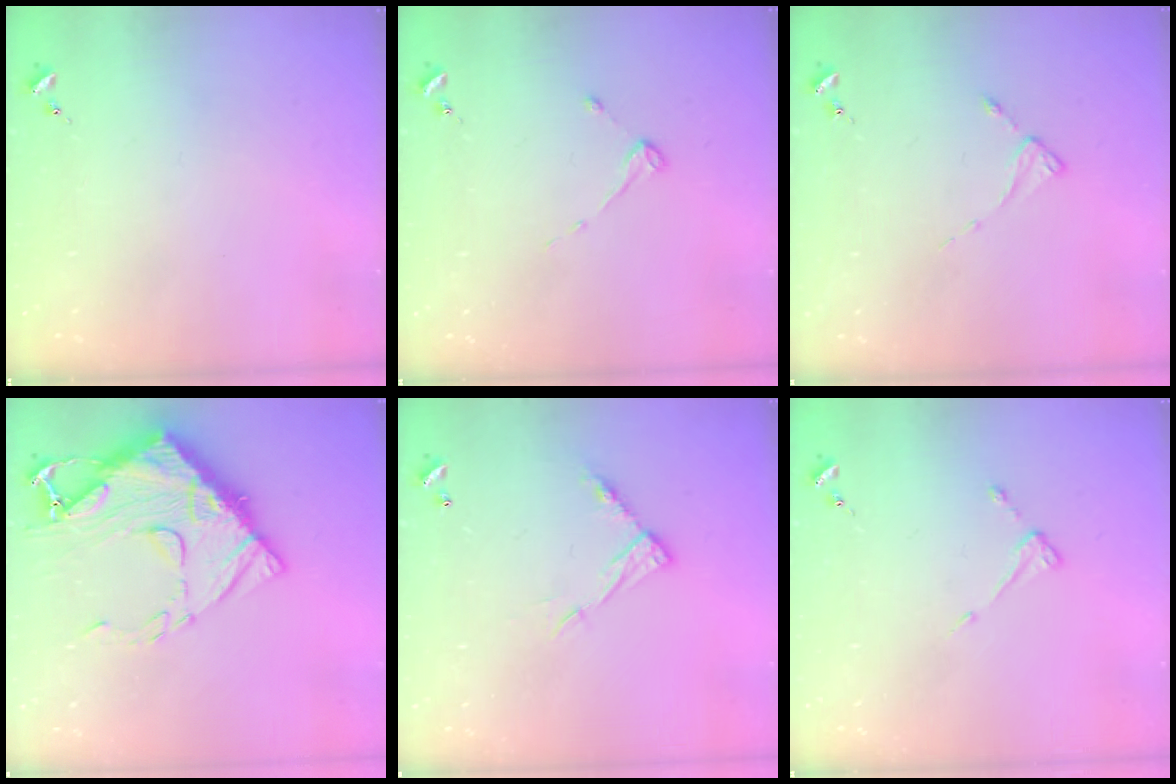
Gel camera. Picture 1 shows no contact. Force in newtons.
{"total": 2.7, "press": 2.7, "slide": 0.3}
{"total": 1.9, "press": 1.8, "slide": 0.3}
{"total": 17.4, "press": 17.4, "slide": 1.6}
{"total": 9.4, "press": 9.4, "slide": 0.1}
{"total": 3.8, "press": 3.8, "slide": 0.4}